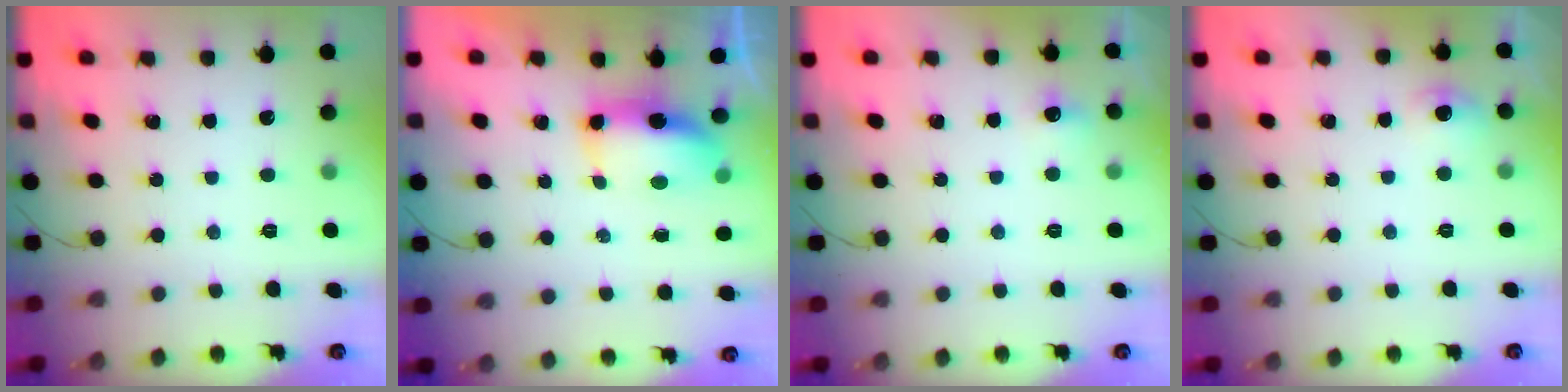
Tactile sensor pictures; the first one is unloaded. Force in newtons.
{"total": 7.2, "press": 7.2, "slide": 0.5}
{"total": 10.6, "press": 4.4, "slide": 9.7}
{"total": 5.4, "press": 5.1, "slide": 1.7}